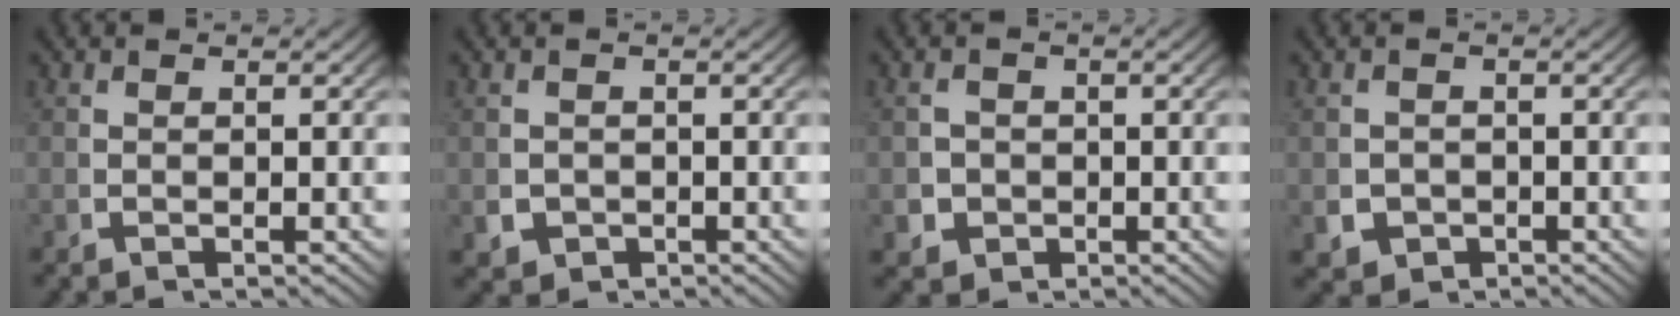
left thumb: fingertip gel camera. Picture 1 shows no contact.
{"total": 2.9, "force": [-1.0, 2.5, 1.0], "torque": [-0.028, -0.020, -0.006]}
{"total": 3.9, "force": [-1.0, 3.5, 1.5], "torque": [-0.035, -0.019, -0.007]}
{"total": 3.7, "force": [-1.4, 3.1, 1.4], "torque": [-0.034, -0.024, -0.013]}